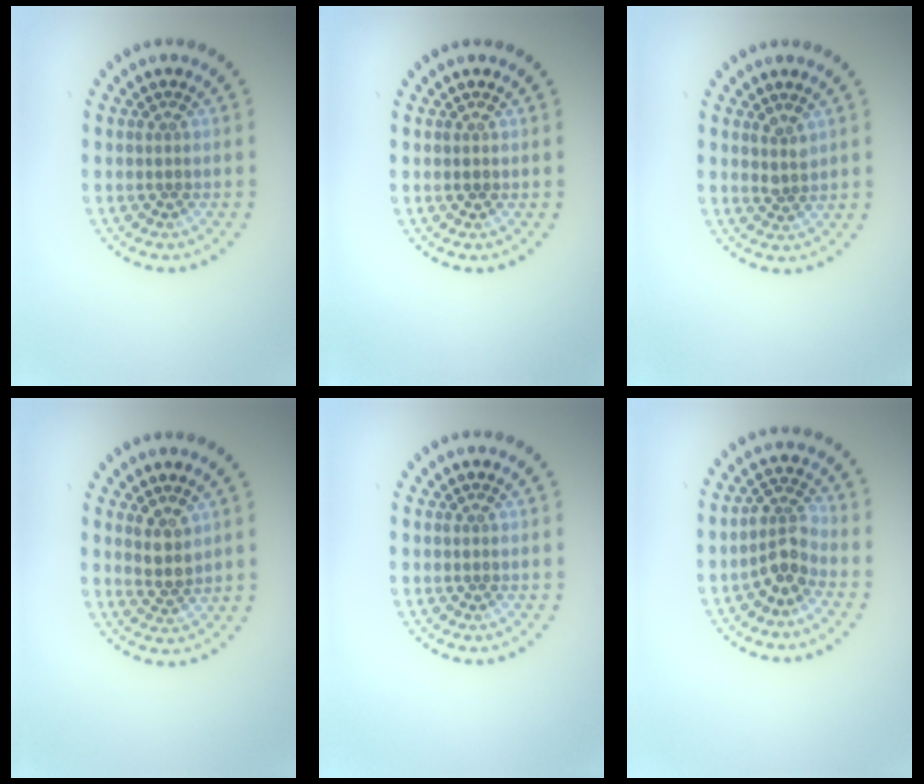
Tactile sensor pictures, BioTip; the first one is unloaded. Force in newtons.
{"total": 0.6, "press": 0.5, "slide": 0.2}
{"total": 1.2, "press": 1.1, "slide": 0.6}
{"total": 2.0, "press": 1.7, "slide": 1.2}
{"total": 0.0}
{"total": 2.7, "press": 2.1, "slide": 1.8}